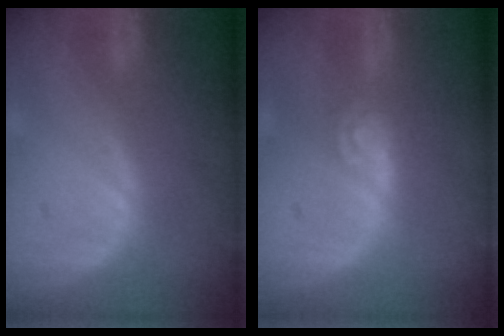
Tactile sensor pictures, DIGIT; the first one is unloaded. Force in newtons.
{"total": 4.7, "press": 4.0, "slide": 2.5}